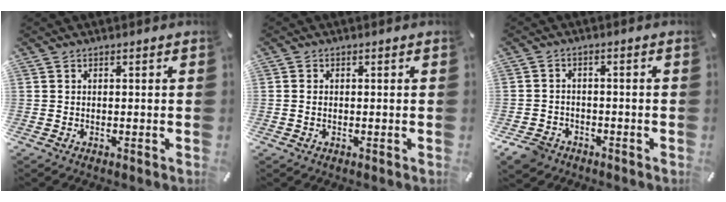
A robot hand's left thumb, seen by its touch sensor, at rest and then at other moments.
{"total": 1.1, "force": [-0.1, 0.8, 0.7], "torque": [-0.015, 0.003, -0.003]}
{"total": 4.5, "force": [-3.1, 3.1, 1.1], "torque": [-0.035, 0.012, -0.062]}